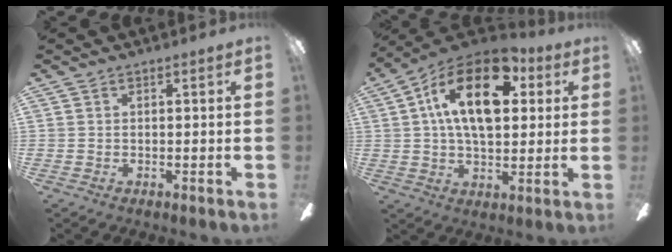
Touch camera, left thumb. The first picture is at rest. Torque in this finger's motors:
{"motor_torque": [1.71, 3.18, 1.42, -1.35, 0.18]}